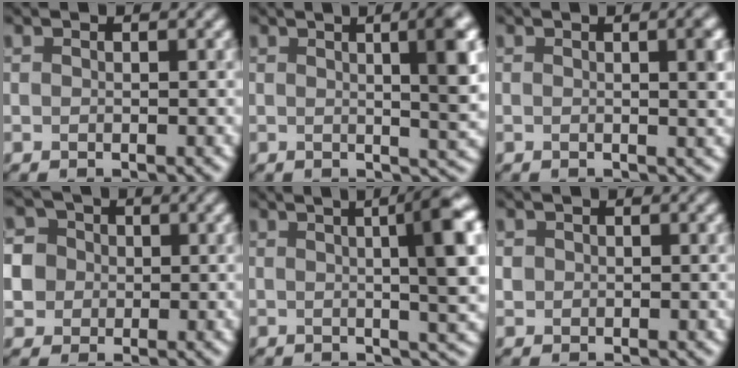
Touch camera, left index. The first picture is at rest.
{"total": 7.3, "force": [1.3, 2.2, 6.9], "torque": [-0.055, 0.015, 0.013]}
{"total": 2.8, "force": [0.3, 0.7, 2.7], "torque": [-0.032, 0.002, 0.004]}
{"total": 6.9, "force": [0.1, 6.6, 2.0], "torque": [-0.048, 0.026, -0.017]}
{"total": 9.0, "force": [1.4, 2.3, 8.6], "torque": [-0.082, 0.019, 0.015]}
{"total": 0.8, "force": [0.1, 0.8, 0.1], "torque": [0.004, -0.001, 0.003]}